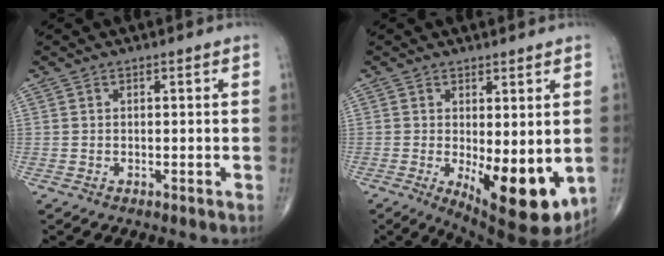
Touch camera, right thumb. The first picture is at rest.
{"total": 13.2, "force": [-2.3, 5.2, 12.0], "torque": [-0.162, -0.030, -0.015]}